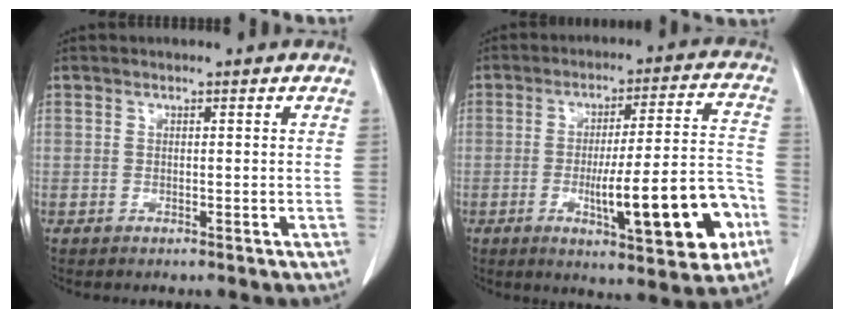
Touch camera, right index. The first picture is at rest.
{"total": 16.5, "force": [-5.3, 2.4, 15.5], "torque": [-0.210, 0.010, -0.069]}